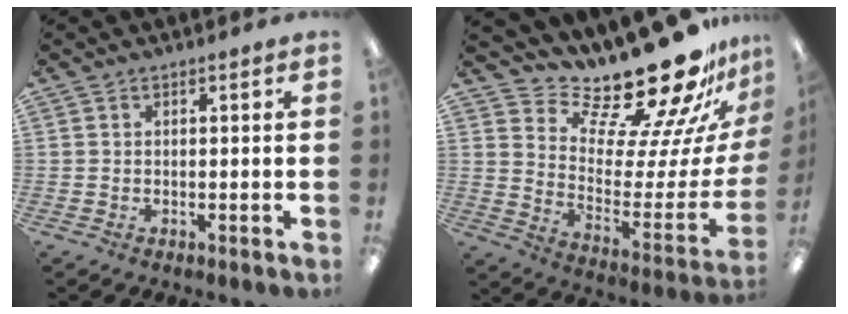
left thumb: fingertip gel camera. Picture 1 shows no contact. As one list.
[{"total": 23.6, "force": [19.5, 7.1, 11.2], "torque": [-0.151, -0.165, 0.324]}]